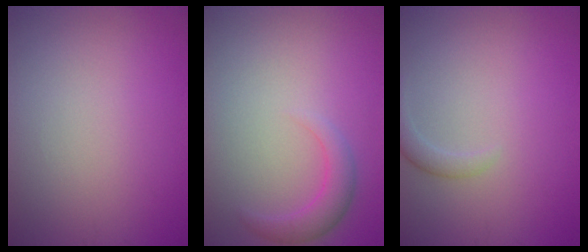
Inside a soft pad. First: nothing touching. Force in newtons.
{"total": 2.4, "press": 2.4, "slide": 0.1}
{"total": 1.4, "press": 1.4, "slide": 0.1}